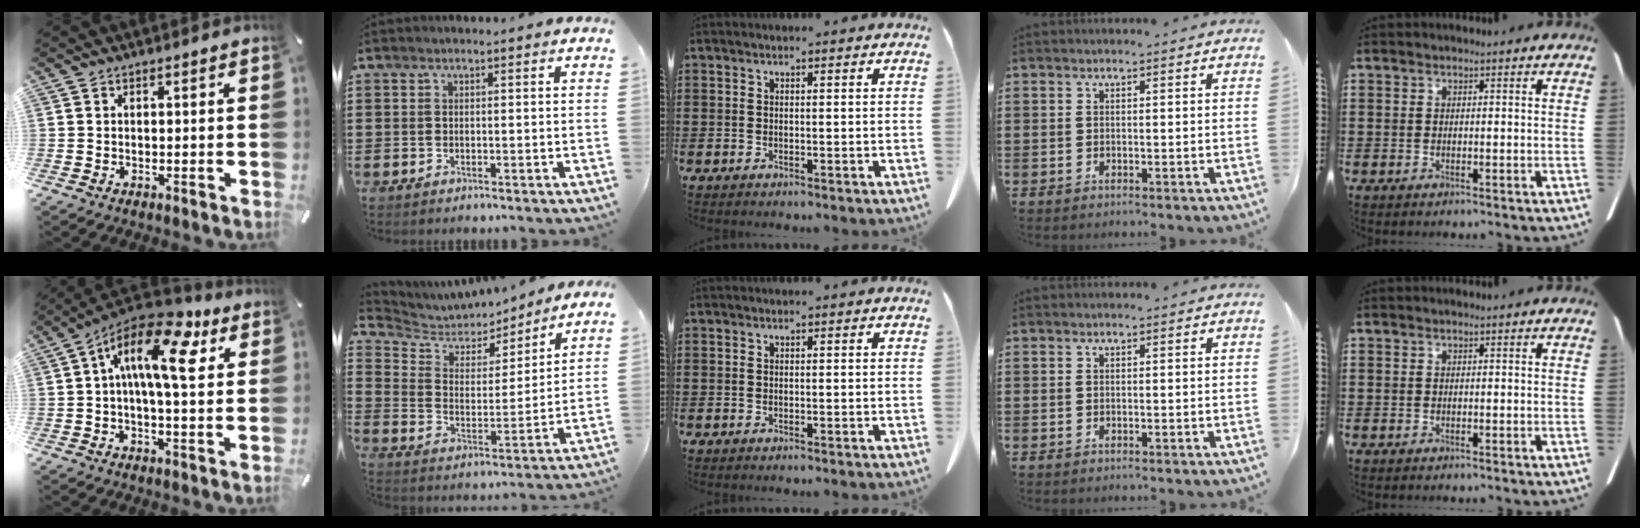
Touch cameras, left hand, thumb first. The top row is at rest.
{"thumb": {"total": 15.6, "force": [5.0, 6.1, 13.5], "torque": [-0.226, -0.026, 0.080]}, "index": {"total": 5.7, "force": [5.3, 2.2, 0.6], "torque": [-0.047, -0.036, 0.090]}}